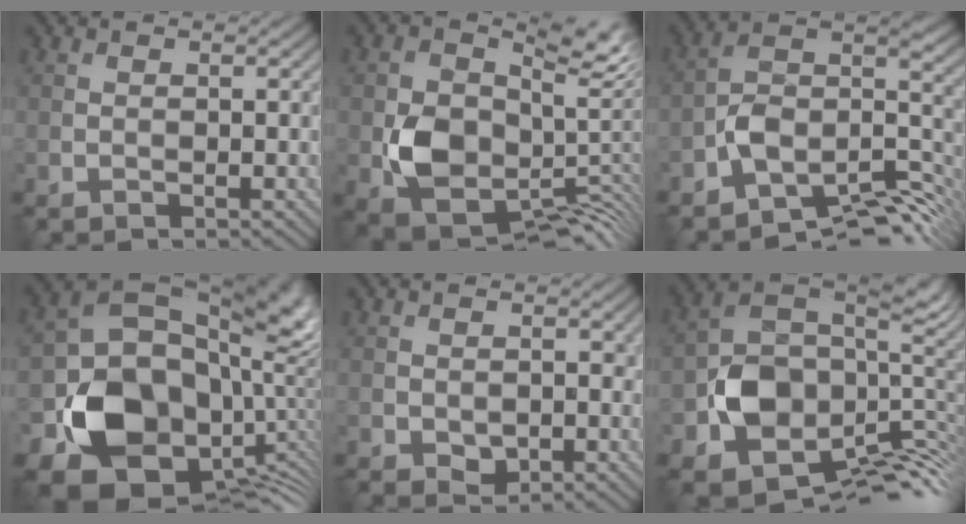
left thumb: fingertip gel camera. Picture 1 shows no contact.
{"total": 9.8, "force": [0.4, 7.3, 6.4], "torque": [-0.105, -0.037, 0.015]}
{"total": 11.2, "force": [-7.0, 4.6, 7.4], "torque": [-0.119, -0.005, -0.132]}
{"total": 19.0, "force": [-3.7, 14.3, 12.0], "torque": [-0.213, -0.049, -0.043]}
{"total": 1.7, "force": [0.1, 1.4, 1.1], "torque": [-0.023, -0.008, 0.005]}
{"total": 13.1, "force": [-4.1, 9.0, 8.6], "torque": [-0.160, -0.025, -0.078]}